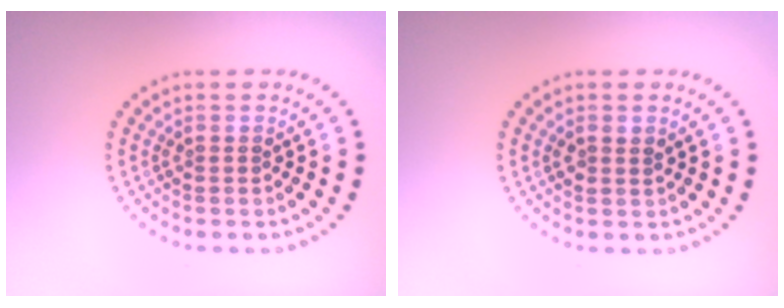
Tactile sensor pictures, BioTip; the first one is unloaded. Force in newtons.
{"total": 1.1, "press": 1.0, "slide": 0.4}